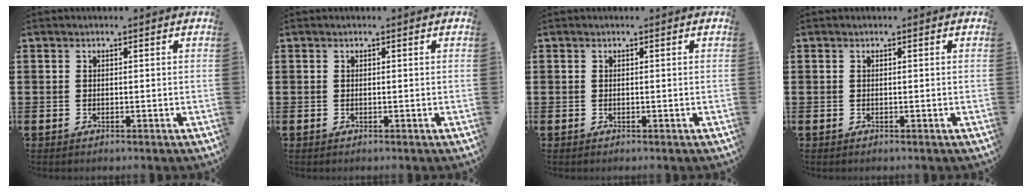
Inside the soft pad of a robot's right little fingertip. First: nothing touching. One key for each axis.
{"total": 0.0}
{"total": 0.0}
{"total": 0.0}